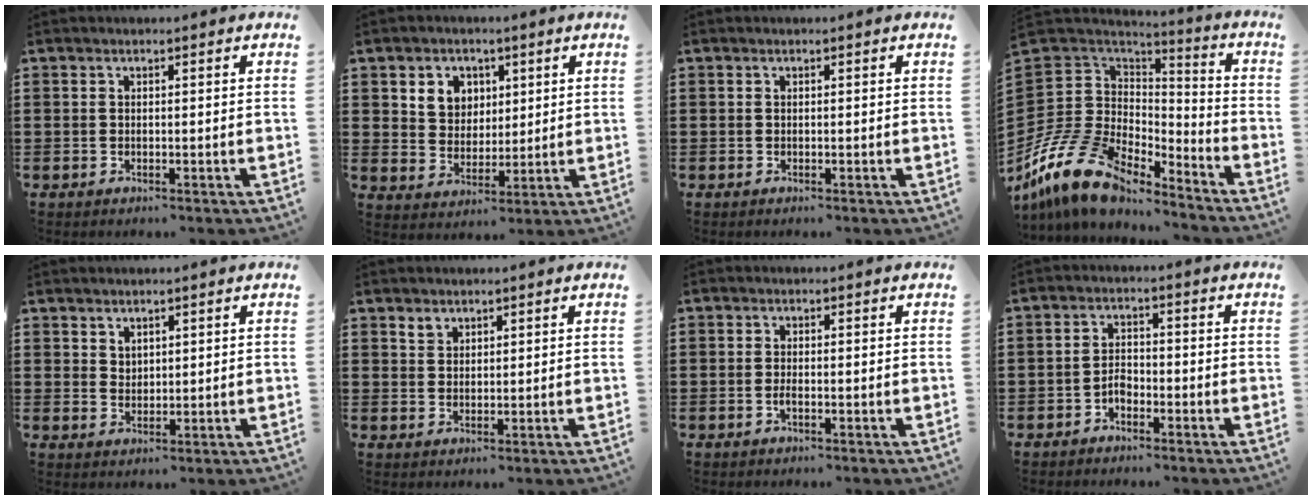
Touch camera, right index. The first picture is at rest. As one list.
[{"total": 4.7, "force": [2.1, 4.1, 1.0], "torque": [-0.034, 0.010, 0.036]}, {"total": 0.0}, {"total": 13.7, "force": [-9.8, 7.1, 6.5], "torque": [-0.175, 0.012, -0.184]}, {"total": 2.0, "force": [1.8, 1.1, 0.1], "torque": [-0.006, 0.002, 0.035]}, {"total": 1.7, "force": [1.5, 0.9, 0.1], "torque": [-0.007, 0.001, 0.030]}, {"total": 1.0, "force": [-0.5, 0.4, 0.7], "torque": [-0.015, -0.007, -0.008]}, {"total": 2.4, "force": [-1.7, 1.4, 1.1], "torque": [-0.025, 0.004, -0.036]}]